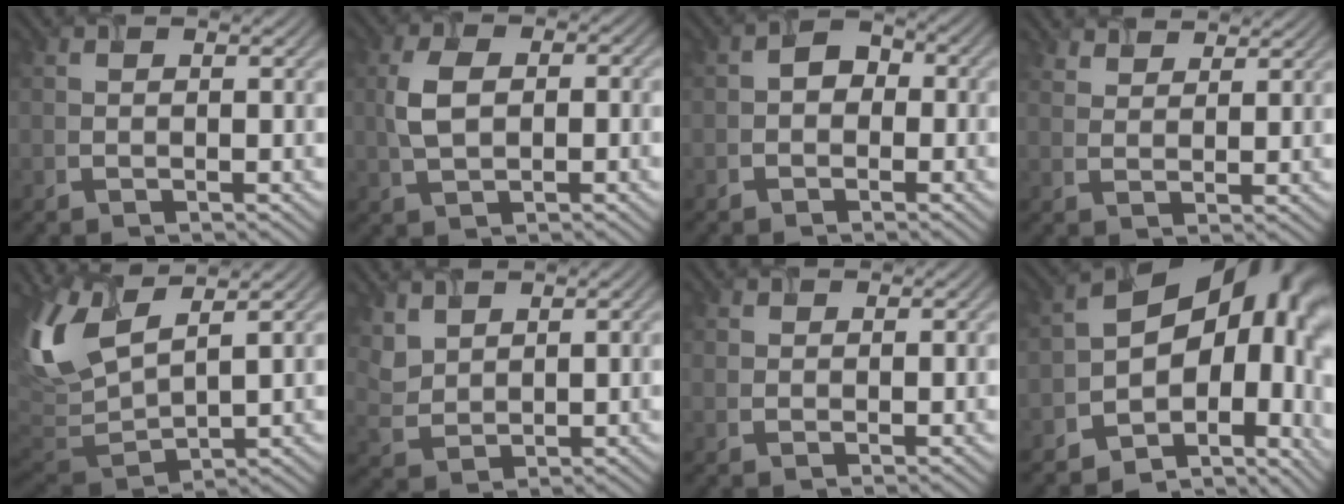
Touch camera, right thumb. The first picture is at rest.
{"total": 4.5, "force": [-0.1, 2.7, 3.6], "torque": [-0.086, 0.000, 0.005]}
{"total": 2.0, "force": [-0.9, 1.7, 0.6], "torque": [-0.011, 0.002, -0.018]}
{"total": 2.8, "force": [2.7, 0.7, 0.2], "torque": [-0.011, -0.003, 0.062]}
{"total": 9.8, "force": [4.4, 4.1, 7.8], "torque": [-0.203, 0.001, 0.092]}
{"total": 3.7, "force": [3.0, 1.8, 1.1], "torque": [-0.042, -0.003, 0.076]}
{"total": 1.2, "force": [1.0, 0.6, 0.3], "torque": [-0.009, -0.002, 0.031]}
{"total": 16.6, "force": [-1.7, 11.5, 11.8], "torque": [-0.129, -0.049, 0.031]}